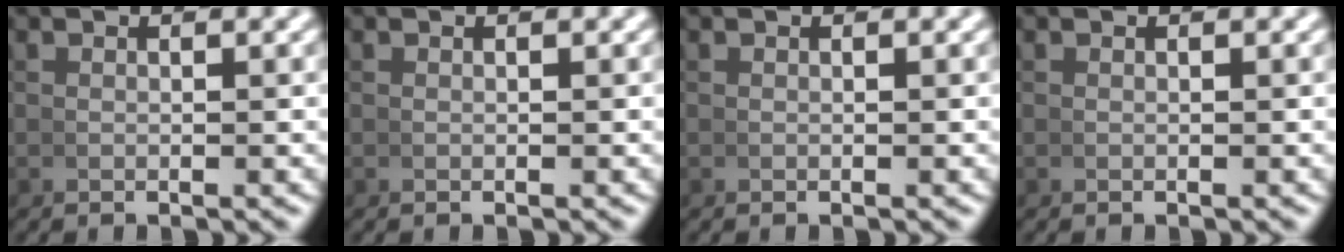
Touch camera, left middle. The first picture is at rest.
{"total": 0.0}
{"total": 0.0}
{"total": 0.0}